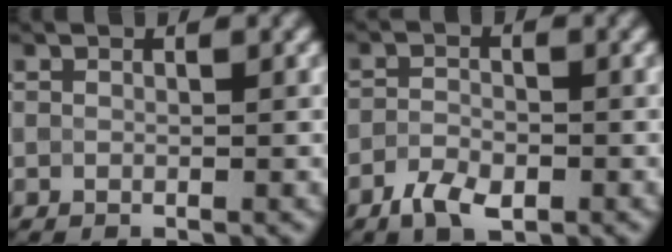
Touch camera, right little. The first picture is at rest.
{"total": 3.3, "force": [-1.9, 1.6, 2.2], "torque": [-0.042, -0.002, -0.039]}